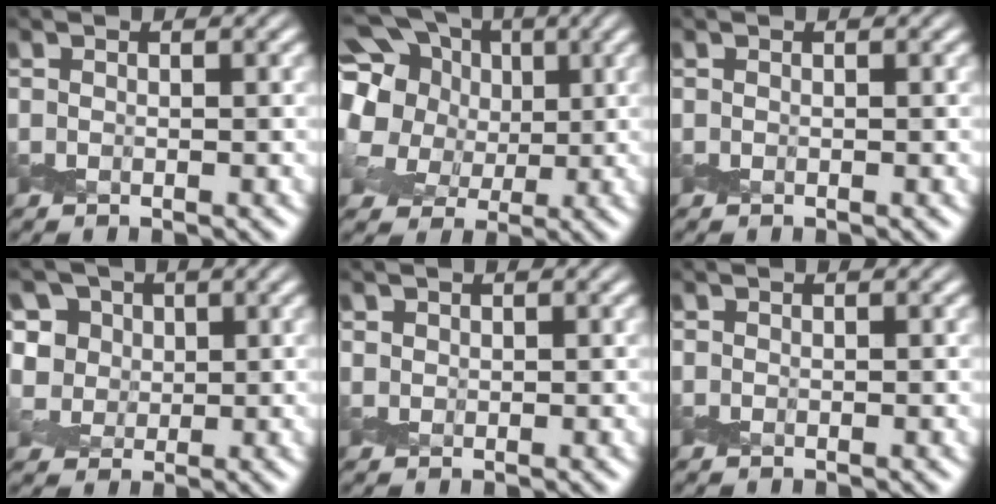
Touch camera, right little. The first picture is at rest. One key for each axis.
{"total": 12.6, "fx": 4.4, "fy": 9.6, "fz": 6.9, "tx": -0.167, "ty": 0.037, "tz": 0.059}
{"total": 0.0}
{"total": 5.5, "fx": 2.7, "fy": 4.1, "fz": 2.4, "tx": -0.057, "ty": -0.009, "tz": 0.034}
{"total": 0.5, "fx": 0.3, "fy": 0.4, "fz": 0.0, "tx": 0.000, "ty": 0.000, "tz": 0.008}
{"total": 0.0}